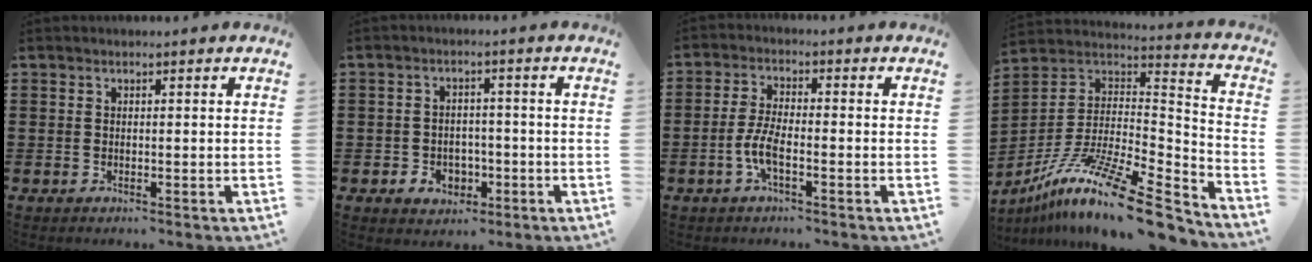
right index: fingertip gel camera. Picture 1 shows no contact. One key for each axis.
{"total": 3.2, "fx": -1.5, "fy": 2.6, "fz": 1.2, "tx": -0.027, "ty": 0.007, "tz": -0.032}
{"total": 5.0, "fx": -2.0, "fy": 1.2, "fz": 4.4, "tx": -0.110, "ty": -0.009, "tz": -0.046}
{"total": 16.7, "fx": -12.0, "fy": 2.7, "fz": 11.2, "tx": -0.206, "ty": 0.031, "tz": -0.216}